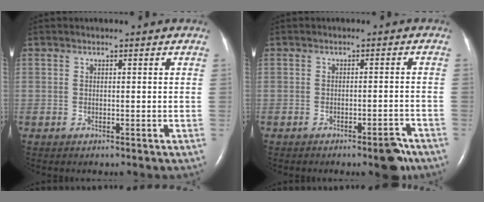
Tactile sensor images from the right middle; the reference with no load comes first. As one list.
[{"total": 3.7, "force": [-2.7, 0.9, 2.3], "torque": [-0.021, 0.004, -0.034]}]